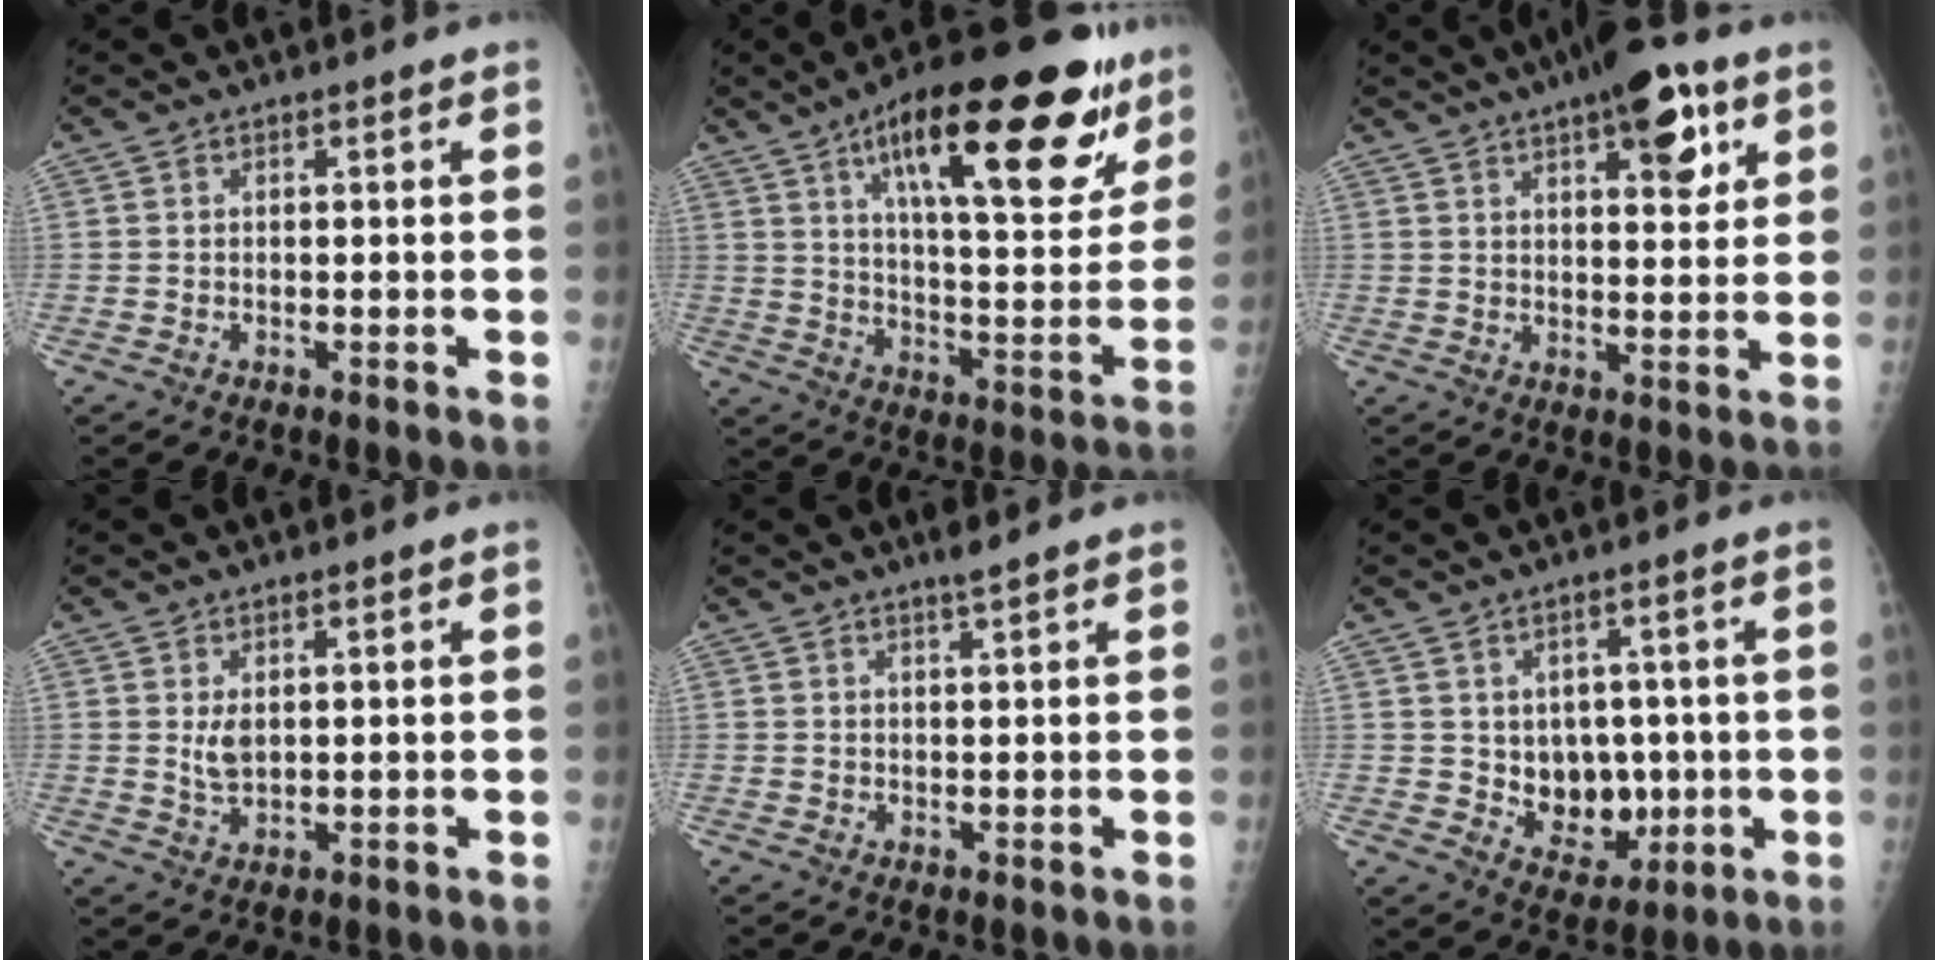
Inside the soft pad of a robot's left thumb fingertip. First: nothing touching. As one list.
[{"total": 28.7, "force": [15.6, 9.7, 22.0], "torque": [-0.285, -0.037, 0.238]}, {"total": 11.8, "force": [6.2, 4.2, 9.1], "torque": [-0.103, -0.019, 0.084]}, {"total": 3.3, "force": [1.1, 1.7, 2.6], "torque": [-0.045, -0.012, 0.026]}, {"total": 1.7, "force": [1.4, -0.1, 1.1], "torque": [-0.018, -0.008, 0.024]}, {"total": 9.0, "force": [0.0, 7.0, 5.6], "torque": [-0.038, -0.009, 0.020]}]